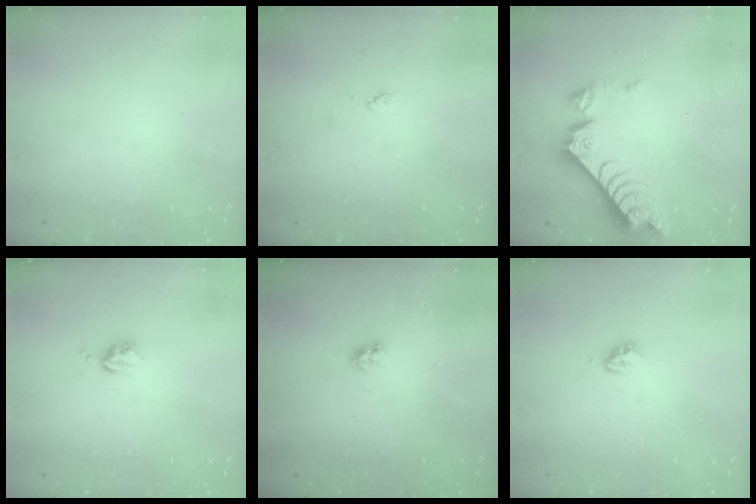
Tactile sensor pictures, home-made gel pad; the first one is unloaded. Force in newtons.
{"total": 3.6, "press": 3.6, "slide": 0.5}
{"total": 10.1, "press": 10.0, "slide": 1.0}
{"total": 3.9, "press": 3.9, "slide": 0.5}
{"total": 3.4, "press": 3.4, "slide": 0.4}
{"total": 3.3, "press": 3.3, "slide": 0.2}